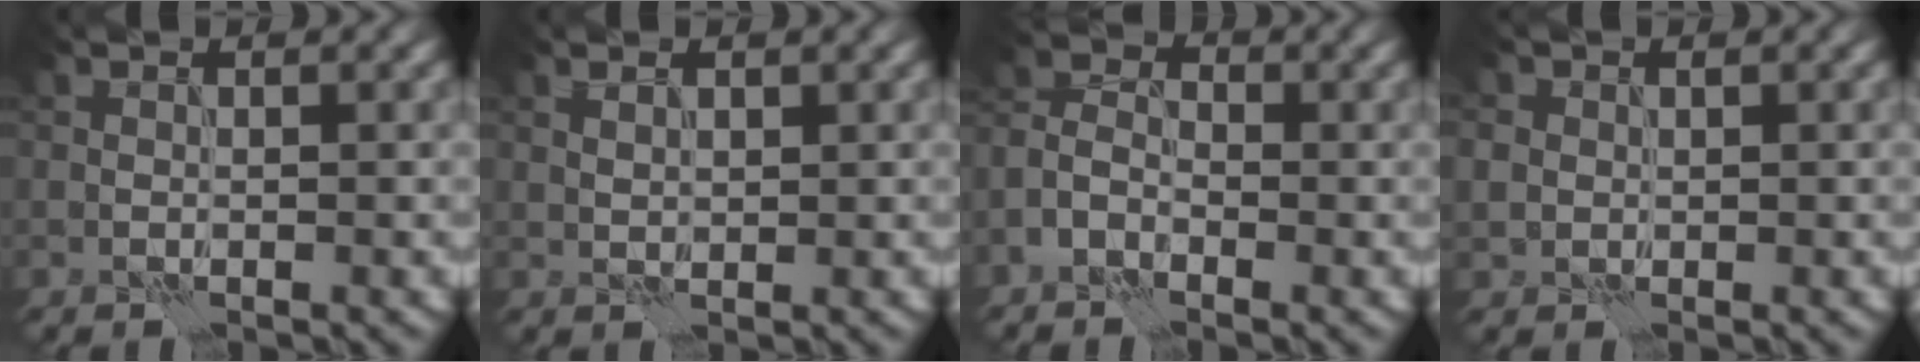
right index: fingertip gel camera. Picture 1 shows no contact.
{"total": 0.7, "force": [0.4, 0.3, 0.4], "torque": [-0.012, -0.002, 0.012]}
{"total": 3.0, "force": [-1.8, 2.0, 1.4], "torque": [-0.034, 0.002, -0.041]}
{"total": 1.3, "force": [0.3, 1.3, 0.1], "torque": [-0.004, -0.002, 0.009]}